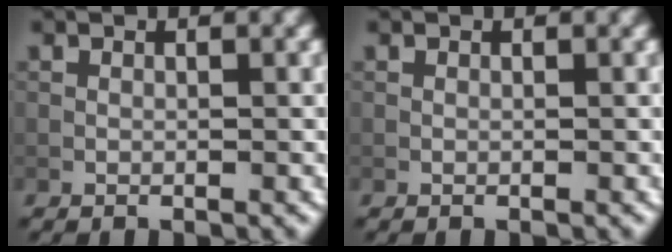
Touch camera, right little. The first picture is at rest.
{"total": 0.0}